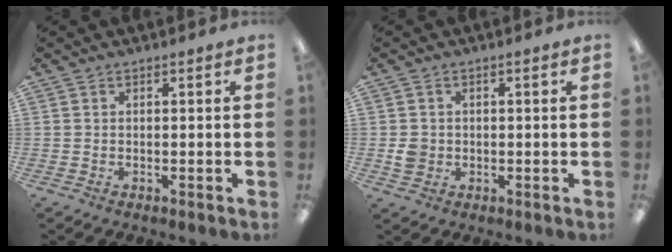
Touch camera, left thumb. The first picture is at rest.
{"total": 3.1, "force": [-0.2, 2.9, 1.2], "torque": [-0.012, 0.002, -0.005]}